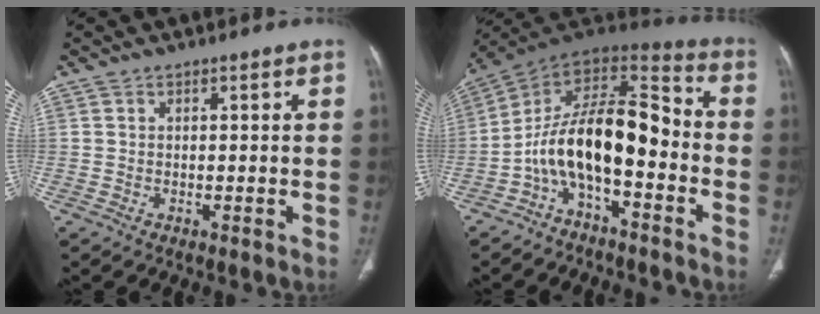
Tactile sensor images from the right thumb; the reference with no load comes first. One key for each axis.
{"total": 16.0, "fx": -4.5, "fy": 7.3, "fz": 13.6, "tx": -0.213, "ty": 0.094, "tz": -0.086}